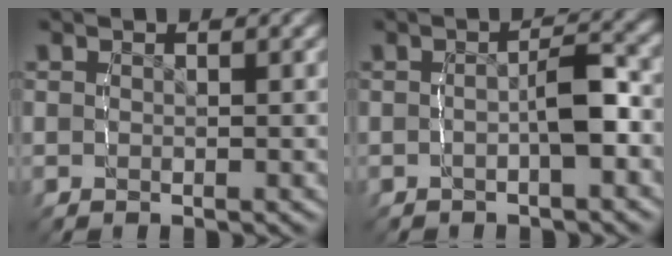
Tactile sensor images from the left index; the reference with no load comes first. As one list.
[{"total": 3.1, "force": [-1.3, 0.8, 2.7], "torque": [-0.044, 0.004, -0.017]}]